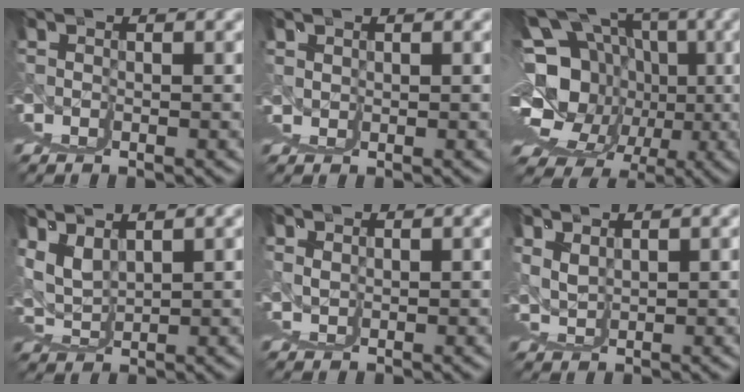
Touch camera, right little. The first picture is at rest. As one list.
[{"total": 3.4, "force": [1.8, 2.8, 0.6], "torque": [-0.012, -0.006, 0.028]}, {"total": 14.4, "force": [4.5, 7.2, 11.6], "torque": [-0.151, 0.018, 0.082]}, {"total": 4.4, "force": [3.8, 1.5, 1.6], "torque": [-0.057, -0.007, 0.085]}, {"total": 2.6, "force": [2.0, 1.6, 0.2], "torque": [-0.005, -0.008, 0.039]}, {"total": 4.5, "force": [3.0, 2.7, 1.9], "torque": [-0.038, -0.014, 0.068]}]